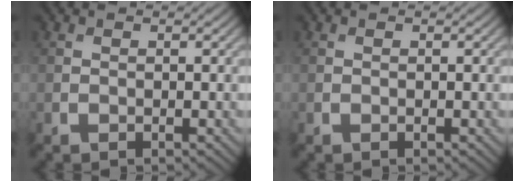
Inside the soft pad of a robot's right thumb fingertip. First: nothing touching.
{"total": 0.0}